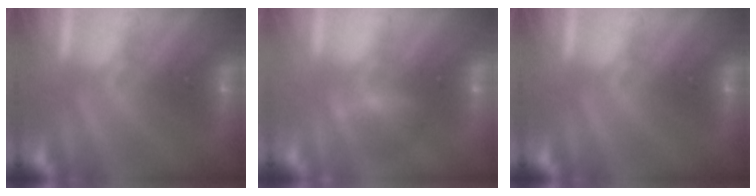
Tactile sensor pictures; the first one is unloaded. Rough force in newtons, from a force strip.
{"total": 2.1}
{"total": 0.0}